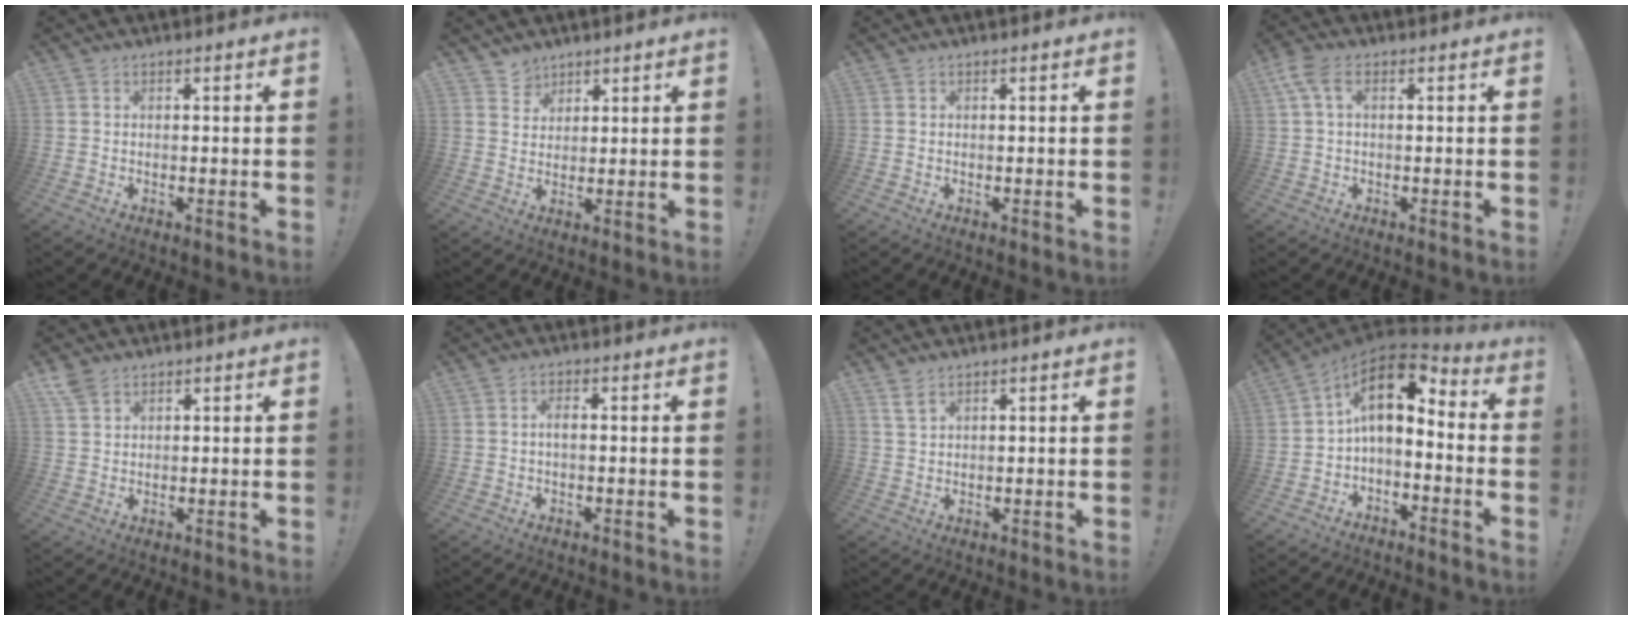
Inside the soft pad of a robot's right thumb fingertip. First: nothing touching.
{"total": 4.1, "force": [3.0, 2.7, 0.0], "torque": [0.005, -0.024, 0.055]}
{"total": 0.0}
{"total": 5.5, "force": [1.8, 2.6, 4.5], "torque": [-0.093, 0.004, 0.035]}
{"total": 4.1, "force": [3.0, 2.2, 1.8], "torque": [-0.025, -0.016, 0.057]}
{"total": 1.9, "force": [-0.2, 0.5, 1.8], "torque": [-0.043, 0.008, -0.003]}
{"total": 3.2, "force": [2.2, 1.3, 1.9], "torque": [-0.038, -0.007, 0.041]}
{"total": 10.3, "force": [2.6, 5.4, 8.3], "torque": [-0.153, -0.007, 0.048]}